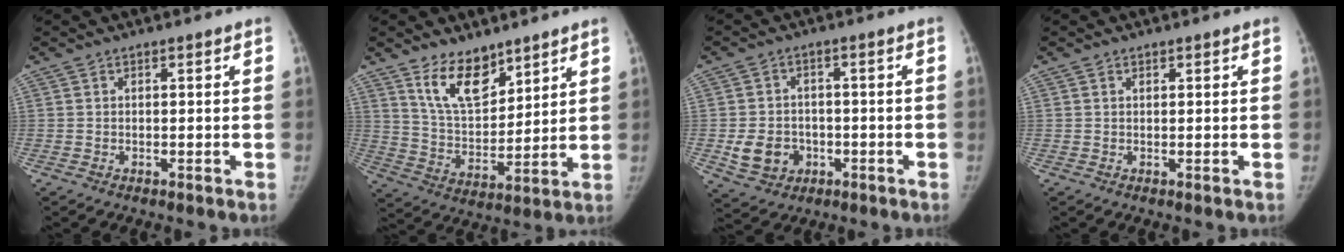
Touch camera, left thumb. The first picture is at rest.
{"total": 11.4, "force": [7.9, 5.7, 5.9], "torque": [-0.071, -0.063, 0.155]}
{"total": 8.0, "force": [-2.1, 6.8, 3.6], "torque": [-0.041, 0.011, -0.025]}
{"total": 0.6, "force": [0.3, 0.5, 0.3], "torque": [-0.002, -0.003, 0.003]}